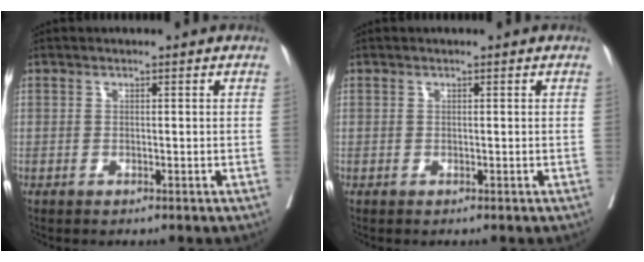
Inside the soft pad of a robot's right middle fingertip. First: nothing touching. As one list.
[{"total": 0.0}]